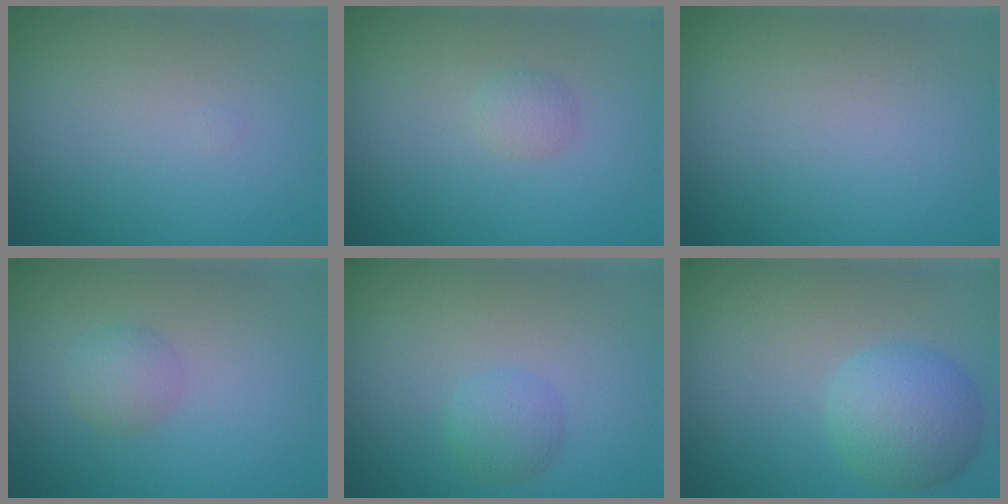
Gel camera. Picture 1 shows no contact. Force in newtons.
{"total": 1.2, "press": 1.2, "slide": 0.1}
{"total": 0.0}
{"total": 1.9, "press": 1.9, "slide": 0.0}
{"total": 1.9, "press": 1.9, "slide": 0.0}
{"total": 5.0, "press": 5.0, "slide": 0.3}